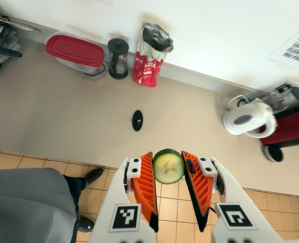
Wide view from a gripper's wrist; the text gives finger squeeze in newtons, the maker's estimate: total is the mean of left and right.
{"total": 9.1, "left": 9.0, "right": 9.3}